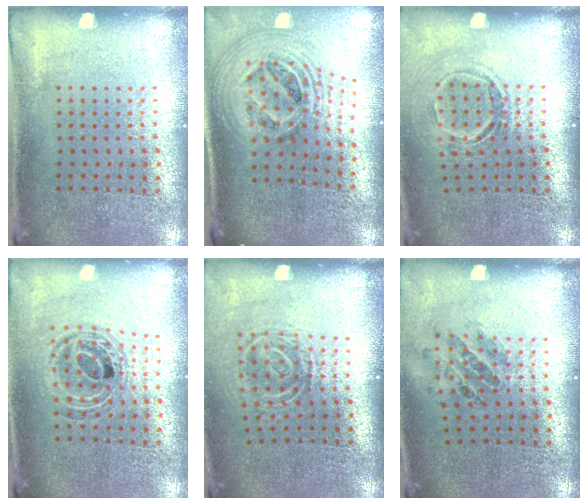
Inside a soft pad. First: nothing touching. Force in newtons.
{"total": 2.7, "press": 1.9, "slide": 1.9}
{"total": 1.5, "press": 1.1, "slide": 1.0}
{"total": 0.9, "press": 0.9, "slide": 0.2}
{"total": 1.6, "press": 1.1, "slide": 1.2}
{"total": 0.8, "press": 0.8, "slide": 0.1}